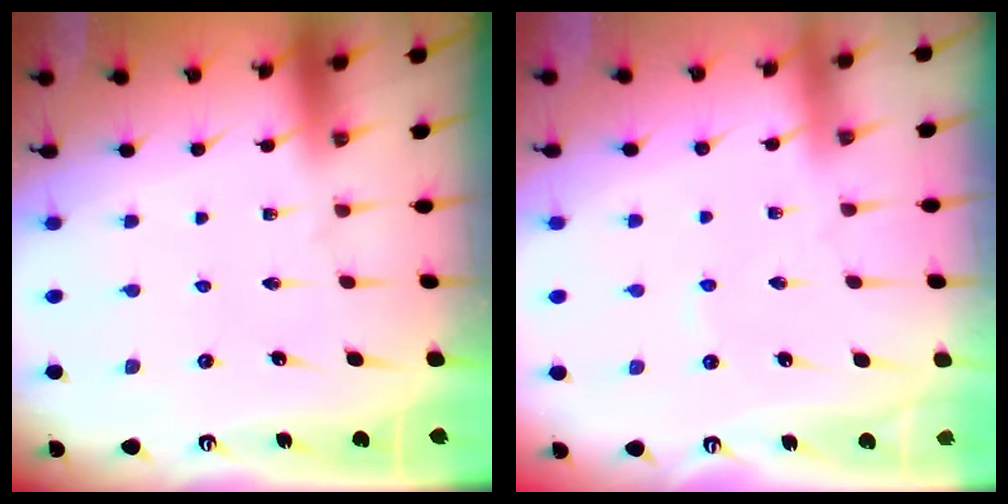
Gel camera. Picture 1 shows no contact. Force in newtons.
{"total": 1.6, "press": 1.6, "slide": 0.3}